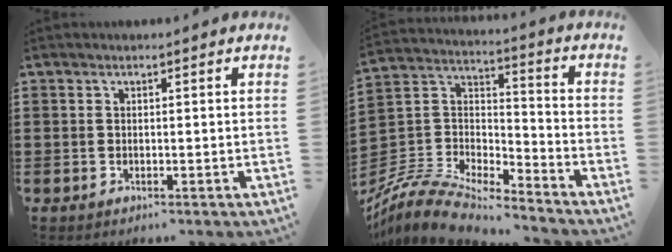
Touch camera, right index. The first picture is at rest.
{"total": 9.5, "force": [-8.8, 1.9, 3.0], "torque": [-0.084, 0.001, -0.181]}